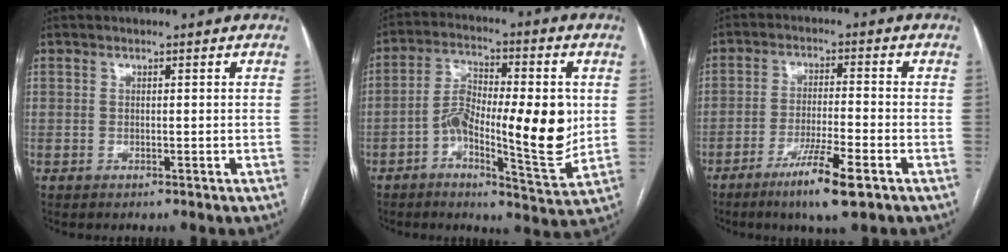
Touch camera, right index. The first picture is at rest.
{"total": 14.8, "force": [-1.3, 3.7, 14.2], "torque": [-0.238, 0.009, -0.020]}
{"total": 8.5, "force": [-5.0, 0.3, 6.9], "torque": [-0.127, -0.018, -0.084]}